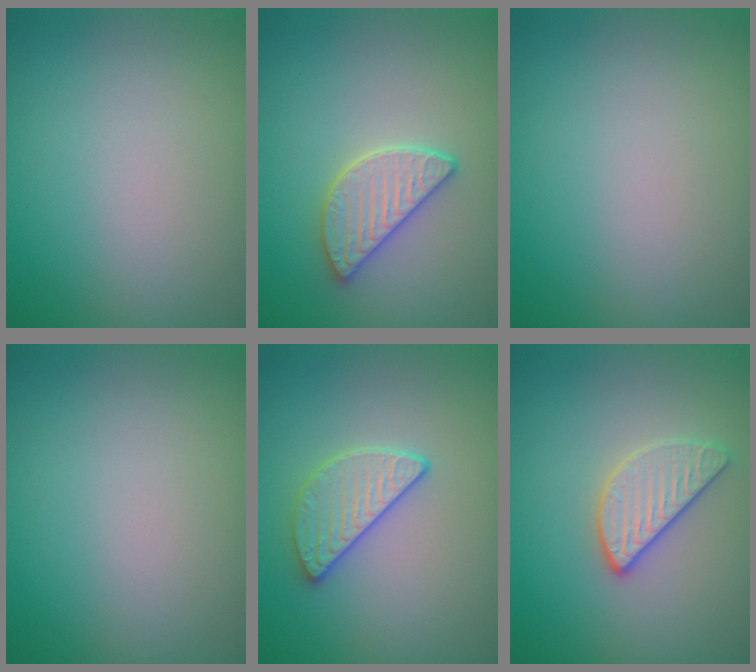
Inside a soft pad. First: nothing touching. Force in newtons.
{"total": 3.2, "press": 3.0, "slide": 1.2}
{"total": 0.0}
{"total": 0.0}
{"total": 2.9, "press": 2.6, "slide": 1.1}
{"total": 2.8, "press": 2.7, "slide": 0.9}